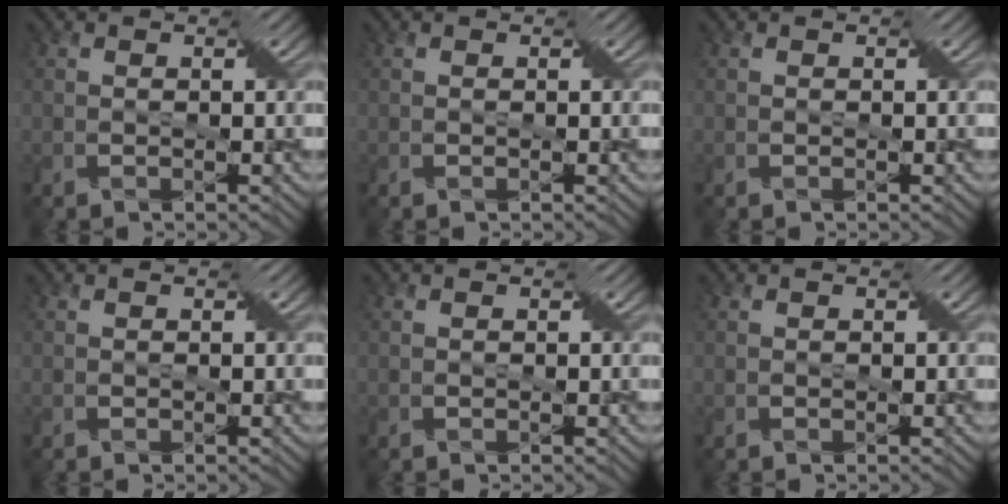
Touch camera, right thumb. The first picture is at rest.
{"total": 0.0}
{"total": 0.0}
{"total": 0.0}
{"total": 0.0}
{"total": 0.0}